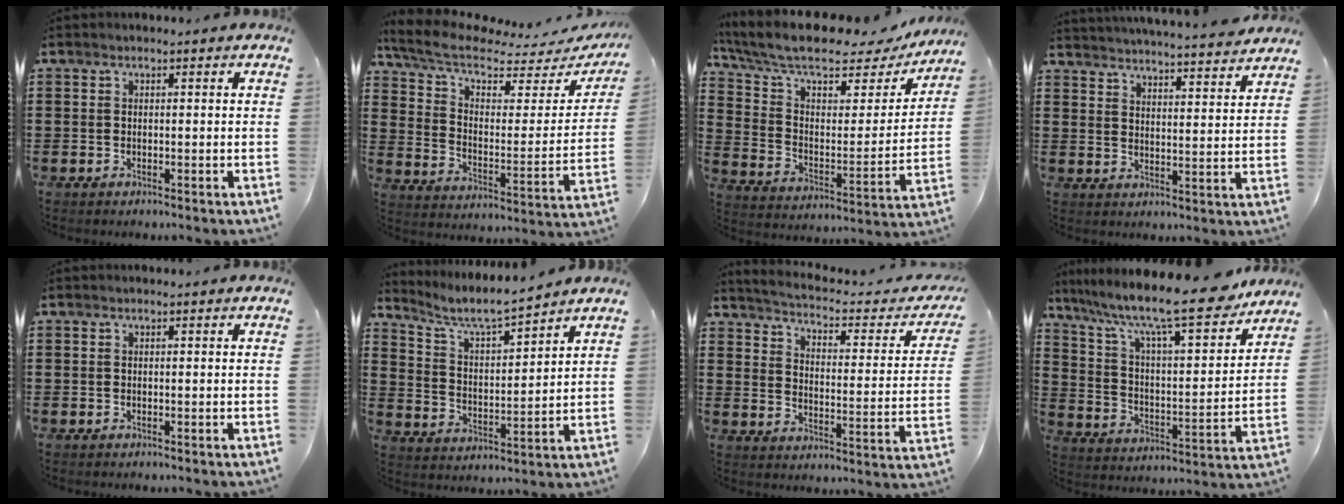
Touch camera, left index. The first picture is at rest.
{"total": 7.3, "force": [5.7, 2.4, 3.9], "torque": [-0.101, -0.035, 0.096]}
{"total": 10.3, "force": [8.1, 2.7, 5.7], "torque": [-0.143, -0.045, 0.140]}
{"total": 4.3, "force": [4.2, -0.6, 0.2], "torque": [-0.016, -0.039, 0.070]}
{"total": 0.0}
{"total": 6.1, "force": [5.4, 0.3, 2.9], "torque": [-0.078, -0.035, 0.088]}
{"total": 2.5, "force": [2.3, -0.1, 1.0], "torque": [-0.040, -0.027, 0.028]}
{"total": 13.3, "force": [10.9, 1.7, 7.5], "torque": [-0.158, -0.072, 0.178]}